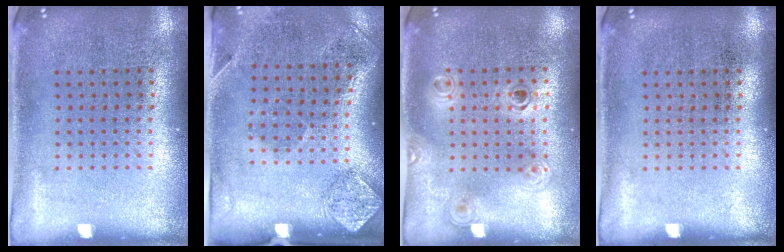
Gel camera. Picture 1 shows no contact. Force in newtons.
{"total": 1.9, "press": 1.1, "slide": 1.5}
{"total": 1.2, "press": 1.0, "slide": 0.6}
{"total": 0.0}